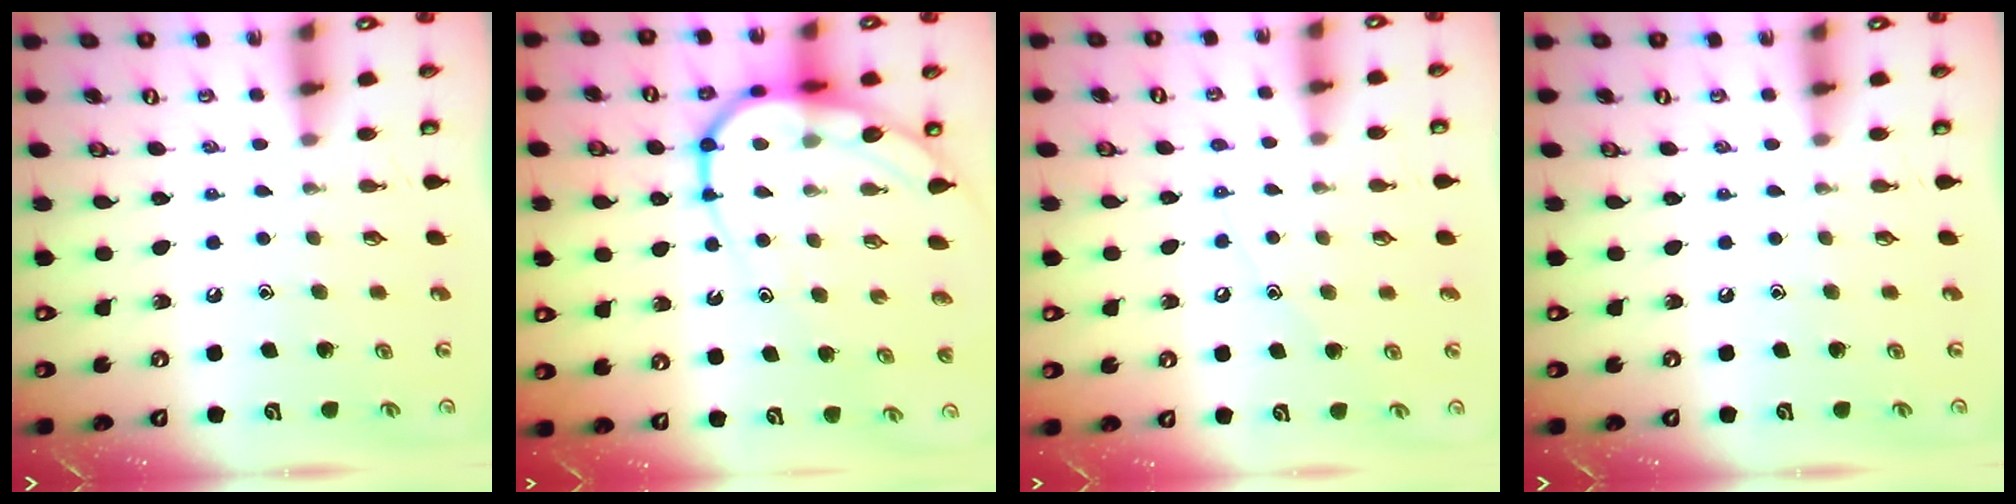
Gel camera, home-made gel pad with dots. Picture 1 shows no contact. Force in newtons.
{"total": 13.8, "press": 13.8, "slide": 1.2}
{"total": 5.6, "press": 5.6, "slide": 0.7}
{"total": 0.0}